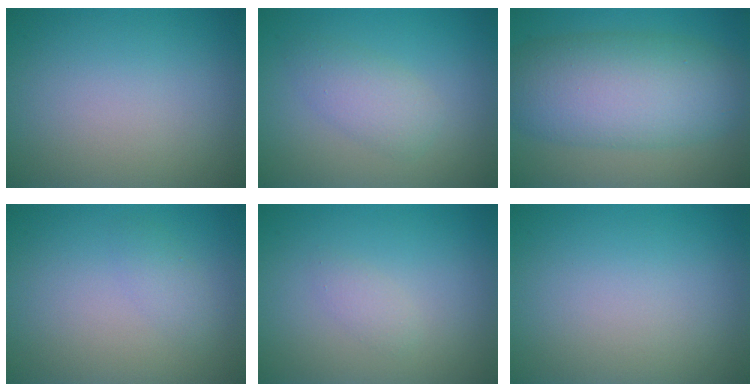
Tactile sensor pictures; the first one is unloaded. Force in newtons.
{"total": 2.7, "press": 2.7, "slide": 0.1}
{"total": 9.6, "press": 9.6, "slide": 0.3}
{"total": 1.3, "press": 1.3, "slide": 0.0}
{"total": 1.0, "press": 1.0, "slide": 0.0}
{"total": 0.0}